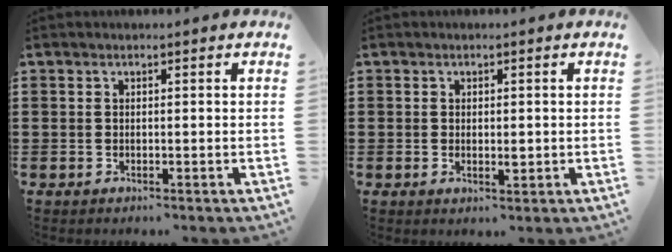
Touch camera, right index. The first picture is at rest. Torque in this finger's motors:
{"motor_torque": [1.07, 1.07, 0.31, 0.01]}